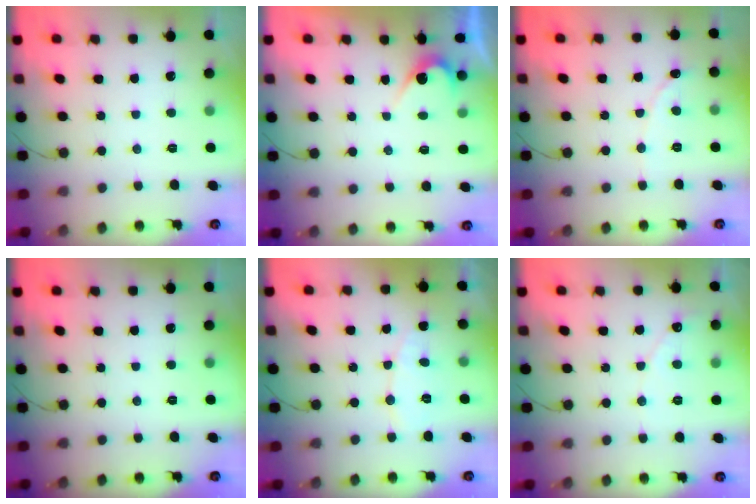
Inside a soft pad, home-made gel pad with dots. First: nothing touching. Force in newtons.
{"total": 3.1, "press": 3.1, "slide": 0.2}
{"total": 1.0, "press": 1.0, "slide": 0.1}
{"total": 0.0}
{"total": 5.6, "press": 5.5, "slide": 0.5}
{"total": 3.7, "press": 3.6, "slide": 0.4}